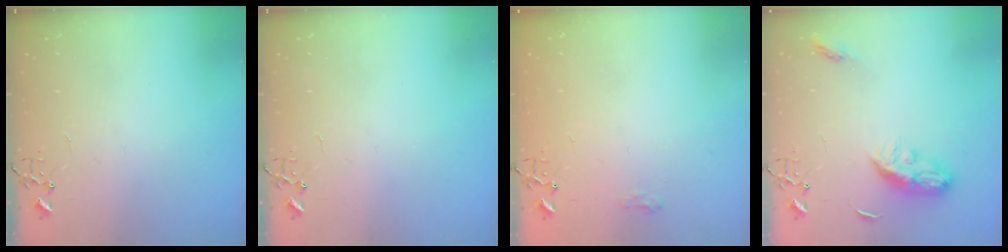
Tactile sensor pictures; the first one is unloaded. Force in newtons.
{"total": 0.0}
{"total": 6.5, "press": 6.5, "slide": 0.6}
{"total": 9.3, "press": 9.3, "slide": 0.3}